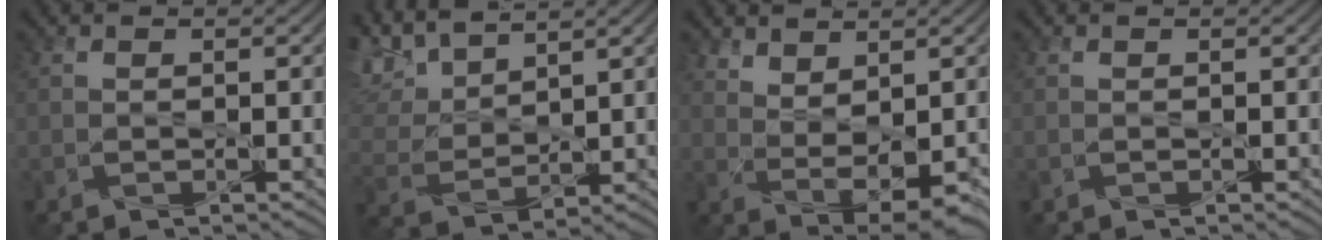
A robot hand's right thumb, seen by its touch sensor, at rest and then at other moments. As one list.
[{"total": 8.0, "force": [6.3, 2.5, 4.3], "torque": [-0.113, 0.016, 0.126]}, {"total": 5.1, "force": [2.4, 2.6, 3.7], "torque": [-0.076, -0.006, 0.053]}, {"total": 0.0}]